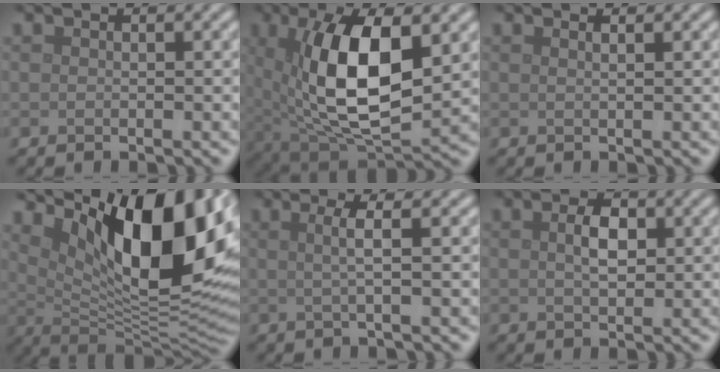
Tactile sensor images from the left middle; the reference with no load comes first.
{"total": 11.8, "force": [2.1, 5.4, 10.3], "torque": [-0.178, -0.008, 0.038]}
{"total": 1.3, "force": [0.7, 0.5, 0.9], "torque": [0.000, -0.002, -0.002]}
{"total": 15.2, "force": [5.3, 5.7, 13.0], "torque": [-0.172, -0.010, 0.087]}
{"total": 2.4, "force": [0.4, 0.5, 2.3], "torque": [-0.042, 0.005, 0.000]}
{"total": 2.5, "force": [0.5, 1.3, 2.1], "torque": [-0.042, 0.001, 0.008]}